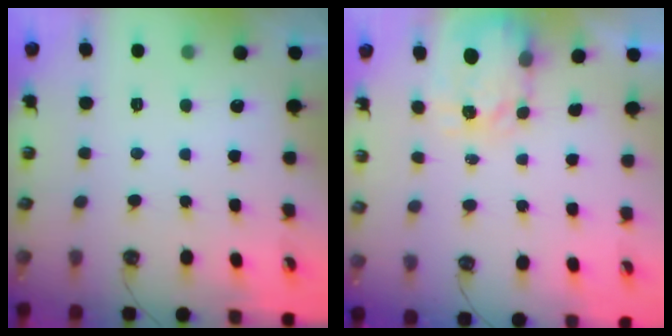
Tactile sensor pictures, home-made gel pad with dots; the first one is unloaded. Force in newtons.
{"total": 3.4, "press": 3.4, "slide": 0.3}